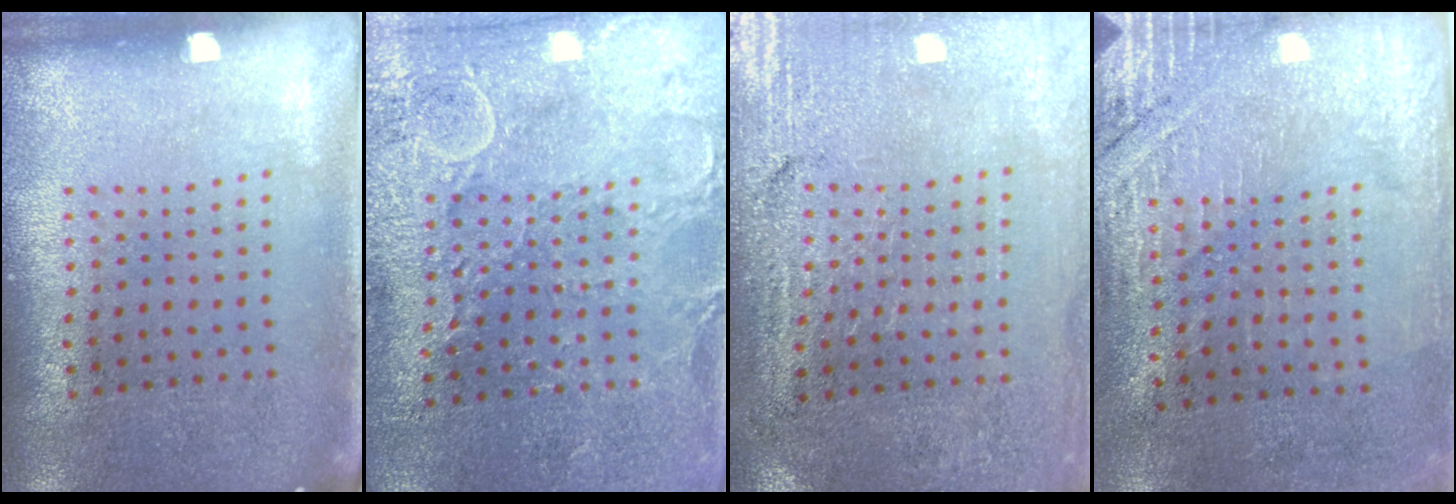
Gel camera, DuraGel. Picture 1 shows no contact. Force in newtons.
{"total": 2.9, "press": 2.9, "slide": 0.4}
{"total": 3.2, "press": 3.1, "slide": 0.7}
{"total": 2.8, "press": 2.6, "slide": 1.0}